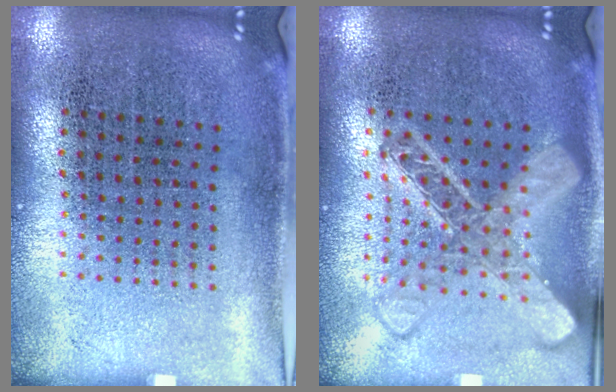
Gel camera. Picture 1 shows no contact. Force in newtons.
{"total": 2.4, "press": 2.4, "slide": 0.4}